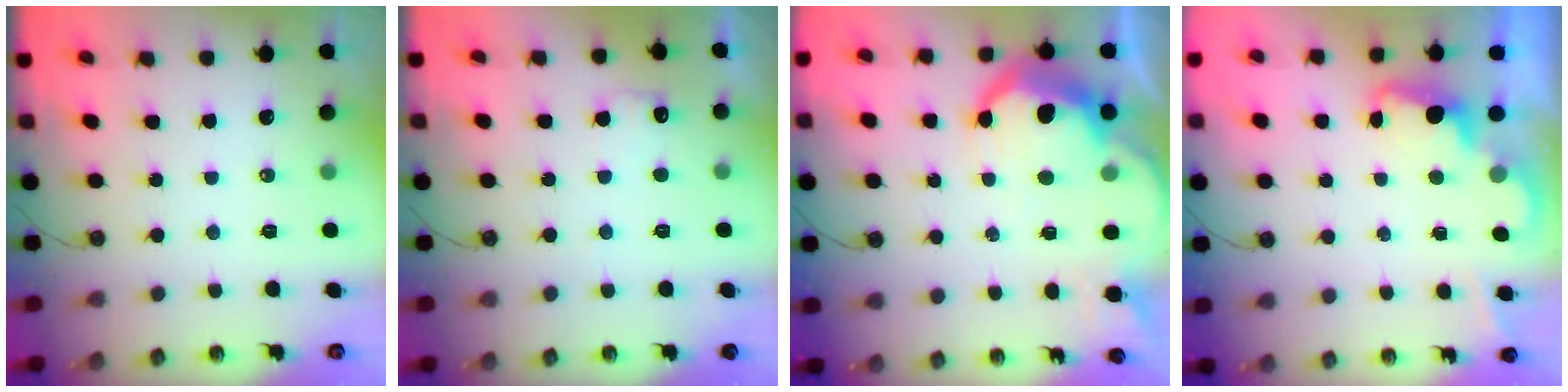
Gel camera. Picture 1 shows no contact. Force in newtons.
{"total": 6.6, "press": 6.6, "slide": 0.7}
{"total": 14.1, "press": 14.1, "slide": 0.9}
{"total": 2.4, "press": 2.3, "slide": 0.5}